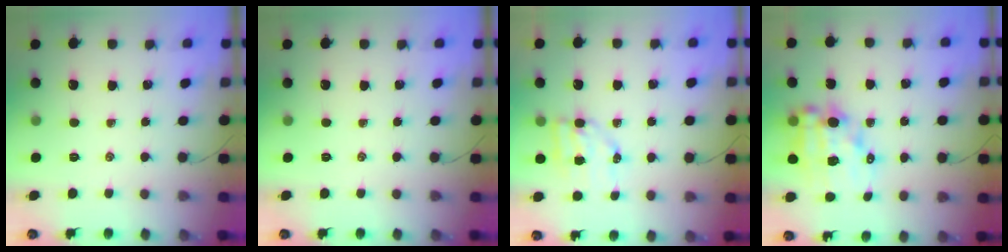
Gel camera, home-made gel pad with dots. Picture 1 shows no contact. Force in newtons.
{"total": 0.0}
{"total": 6.4, "press": 6.3, "slide": 0.8}
{"total": 13.1, "press": 12.7, "slide": 3.2}